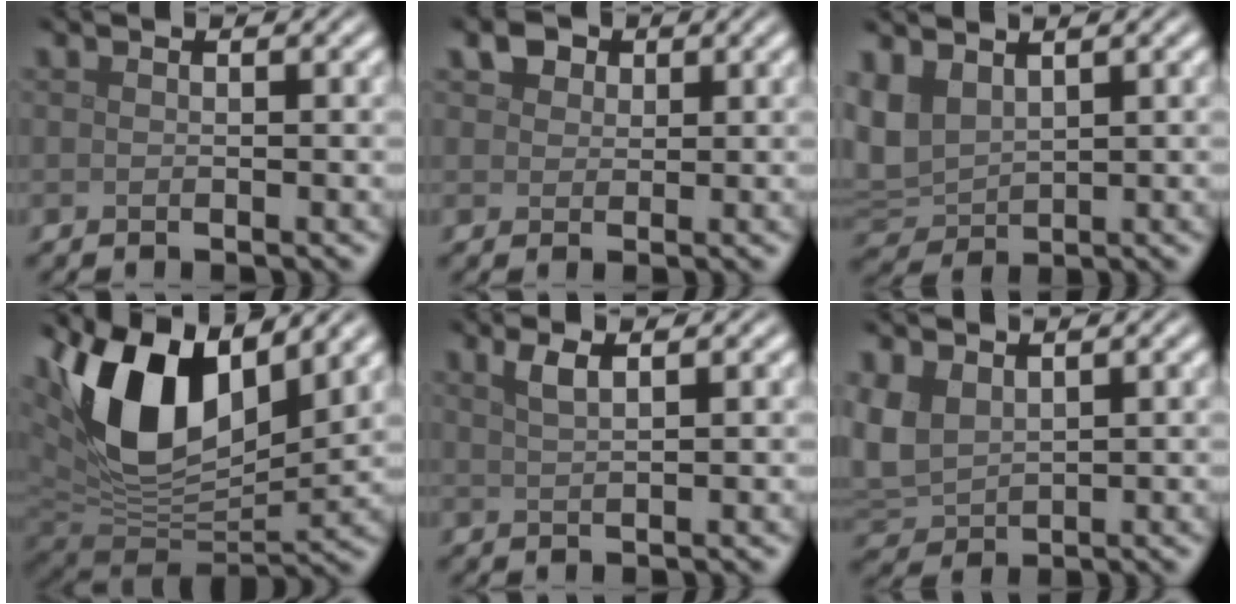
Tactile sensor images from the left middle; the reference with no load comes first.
{"total": 2.4, "force": [1.4, 1.7, 1.0], "torque": [-0.023, 0.003, 0.019]}
{"total": 5.0, "force": [2.1, 3.2, 3.2], "torque": [-0.091, 0.002, 0.044]}
{"total": 13.4, "force": [5.2, 7.1, 10.1], "torque": [-0.195, 0.007, 0.092]}
{"total": 1.9, "force": [1.1, 0.6, 1.4], "torque": [-0.024, 0.004, 0.019]}
{"total": 4.4, "force": [1.4, 3.0, 2.9], "torque": [-0.081, 0.001, 0.030]}